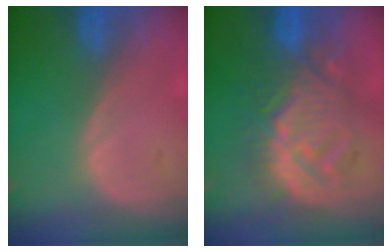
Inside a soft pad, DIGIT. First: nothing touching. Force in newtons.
{"total": 10.3, "press": 10.3, "slide": 0.6}